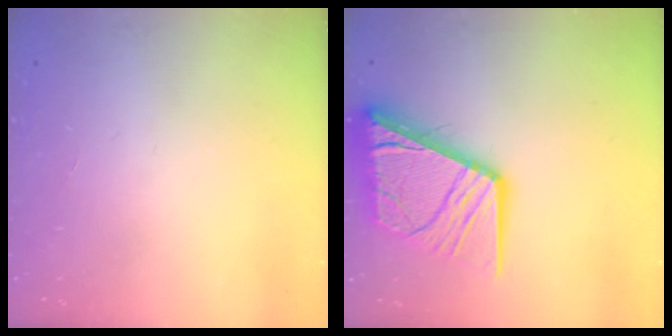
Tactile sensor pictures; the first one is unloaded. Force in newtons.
{"total": 20.3, "press": 20.2, "slide": 2.1}